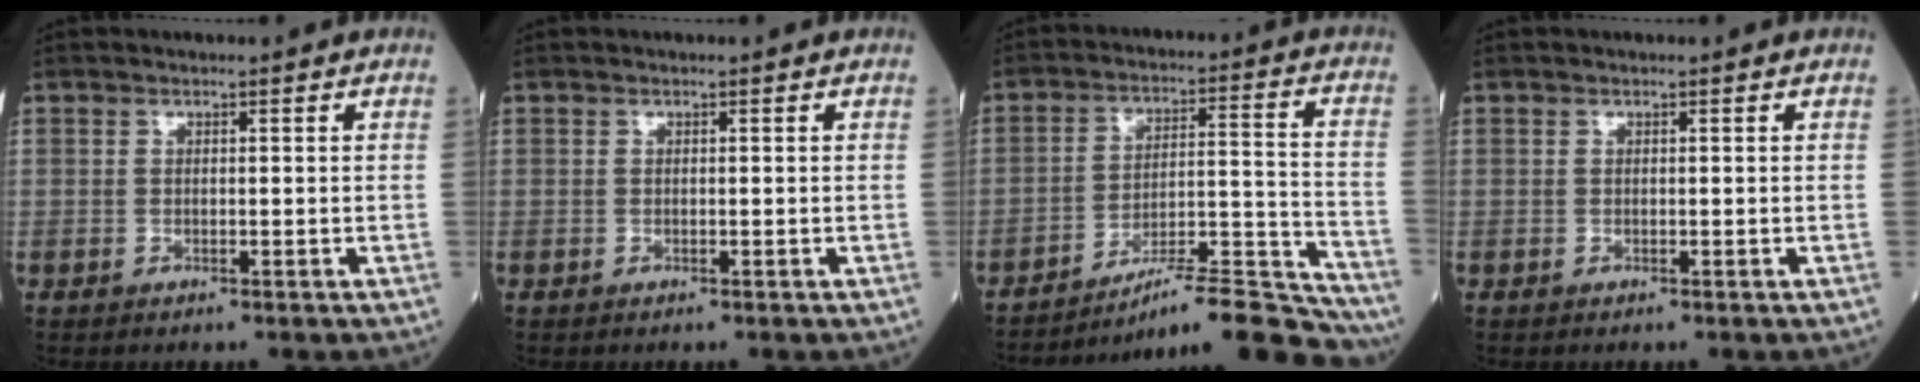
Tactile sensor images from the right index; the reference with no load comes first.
{"total": 0.0}
{"total": 13.0, "force": [-12.6, -0.6, 3.3], "torque": [-0.032, 0.030, -0.202]}
{"total": 0.0}